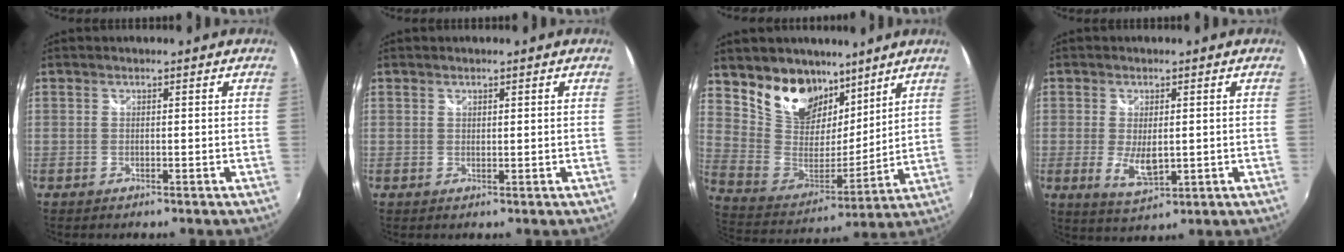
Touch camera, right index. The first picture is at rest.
{"total": 0.6, "force": [0.5, 0.3, 0.2], "torque": [-0.001, 0.000, 0.009]}
{"total": 17.3, "force": [11.3, 11.2, 6.8], "torque": [-0.163, 0.010, 0.218]}
{"total": 5.8, "force": [-0.5, 2.7, 5.1], "torque": [-0.094, -0.014, -0.004]}